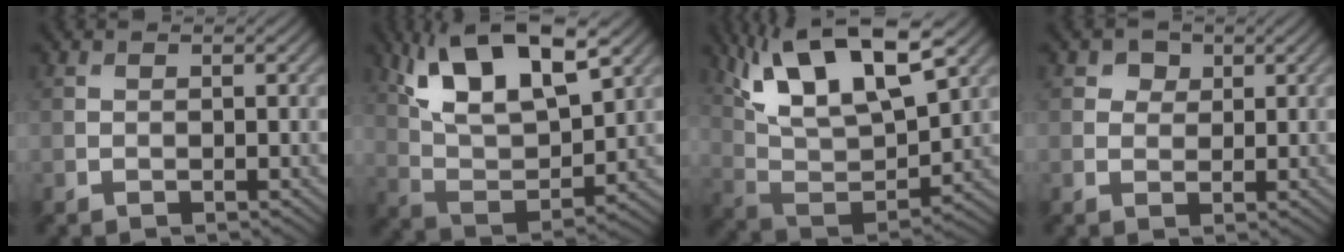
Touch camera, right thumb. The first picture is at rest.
{"total": 15.1, "force": [8.6, 5.9, 11.0], "torque": [-0.220, 0.007, 0.150]}
{"total": 16.9, "force": [9.7, 6.3, 12.3], "torque": [-0.255, 0.015, 0.162]}
{"total": 2.2, "force": [1.0, 1.8, 0.8], "torque": [-0.011, -0.001, 0.014]}